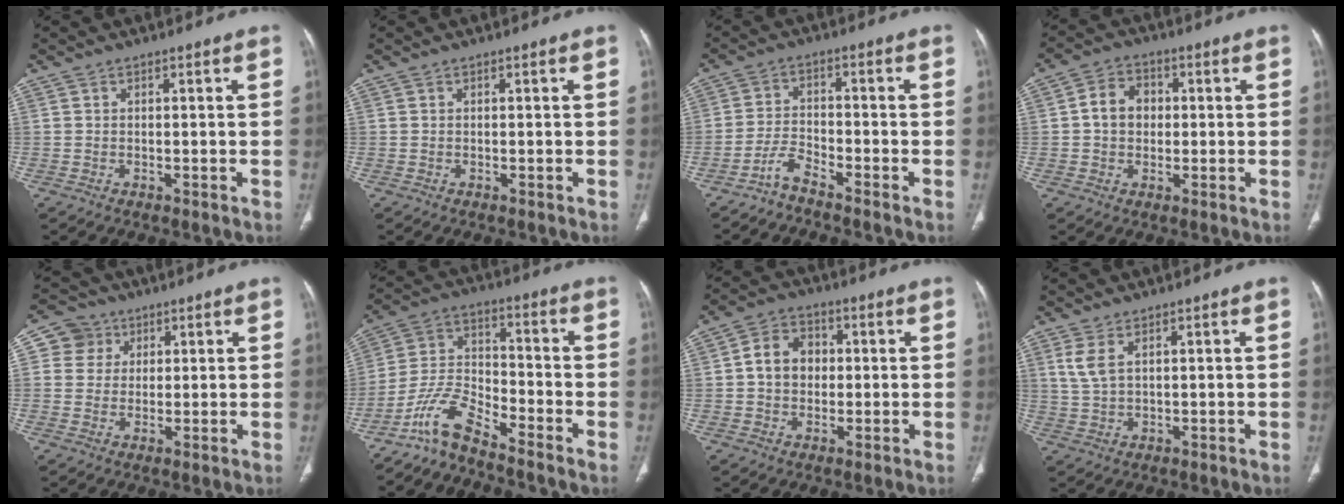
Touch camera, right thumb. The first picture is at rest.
{"total": 0.0}
{"total": 3.7, "force": [-3.4, 0.4, 1.3], "torque": [-0.031, 0.018, -0.073]}
{"total": 6.4, "force": [0.3, 5.2, 3.7], "torque": [-0.045, 0.015, 0.000]}
{"total": 5.6, "force": [1.9, 5.2, 0.6], "torque": [0.018, -0.001, 0.030]}
{"total": 8.4, "force": [-7.3, 1.6, 3.8], "torque": [-0.084, 0.063, -0.155]}
{"total": 7.4, "force": [0.4, 6.0, 4.3], "torque": [-0.051, 0.016, 0.000]}
{"total": 2.6, "force": [1.2, 1.3, 1.9], "torque": [-0.043, 0.005, 0.032]}